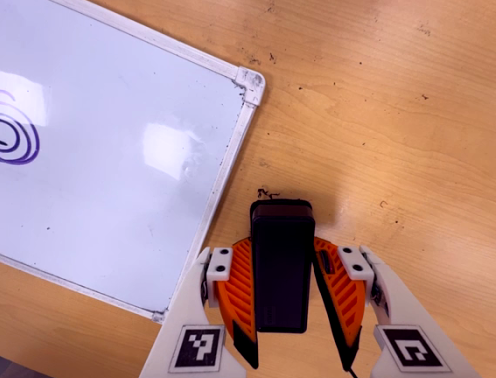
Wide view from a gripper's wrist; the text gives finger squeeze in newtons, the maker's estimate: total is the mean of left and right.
{"total": 3.3, "left": 2.3, "right": 4.4}